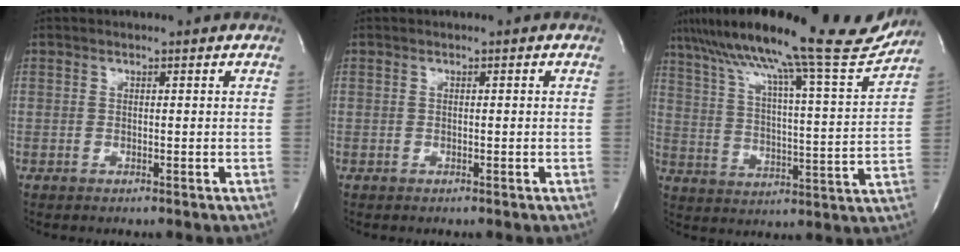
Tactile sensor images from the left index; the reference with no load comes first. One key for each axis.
{"total": 0.0}
{"total": 23.3, "fx": 19.6, "fy": 0.3, "fz": 12.5, "tx": -0.210, "ty": -0.014, "tz": 0.281}